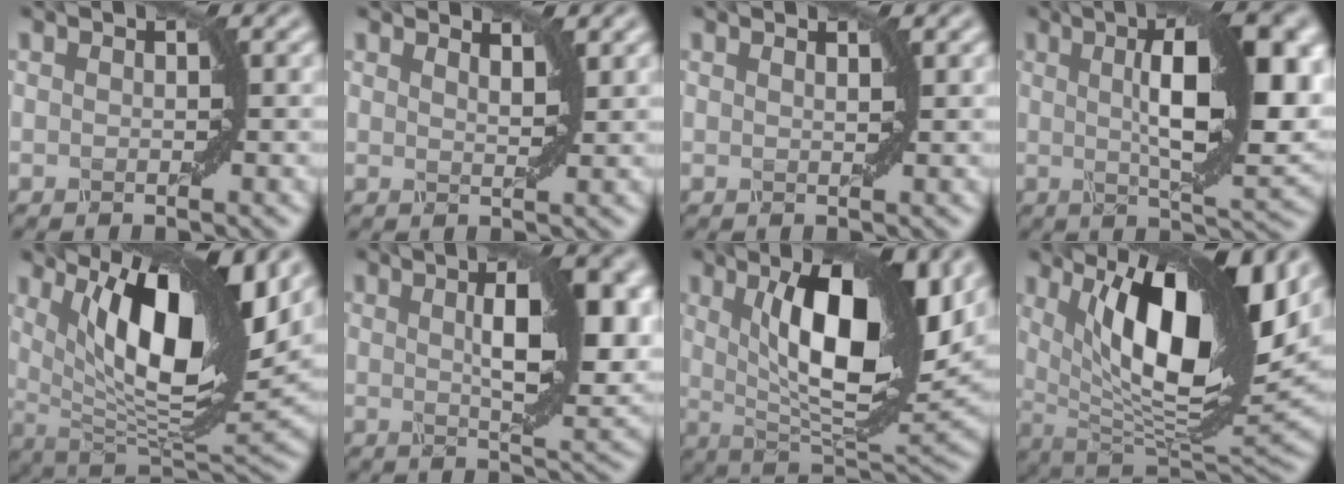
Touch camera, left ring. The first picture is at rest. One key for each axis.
{"total": 1.9, "fx": 1.7, "fy": 0.4, "fz": 0.7, "tx": -0.006, "ty": -0.003, "tz": 0.021}
{"total": 0.9, "fx": 0.7, "fy": 0.2, "fz": 0.4, "tx": -0.001, "ty": -0.004, "tz": 0.006}
{"total": 12.0, "fx": 2.2, "fy": 3.5, "fz": 11.2, "tx": -0.147, "ty": 0.010, "tz": 0.032}
{"total": 13.4, "fx": 5.4, "fy": 4.7, "fz": 11.4, "tx": -0.173, "ty": -0.001, "tz": 0.090}
{"total": 8.8, "fx": 2.0, "fy": 2.6, "fz": 8.2, "tx": -0.106, "ty": 0.009, "tz": 0.032}
{"total": 12.3, "fx": 3.4, "fy": 4.2, "fz": 11.1, "tx": -0.164, "ty": 0.001, "tz": 0.057}
{"total": 15.0, "fx": 5.3, "fy": 5.5, "fz": 12.8, "tx": -0.203, "ty": -0.004, "tz": 0.087}